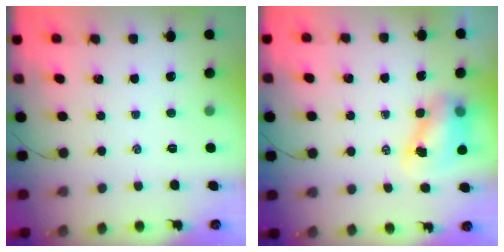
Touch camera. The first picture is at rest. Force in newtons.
{"total": 7.2, "press": 7.1, "slide": 1.3}